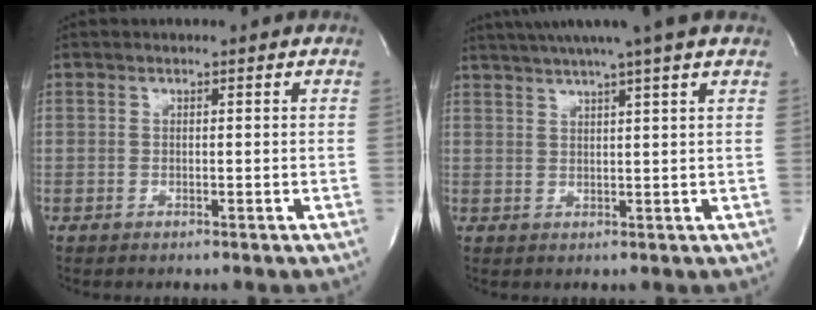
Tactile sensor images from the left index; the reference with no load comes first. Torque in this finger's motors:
{"motor_torque": [0.97, -0.99, 0.44, 0.18]}